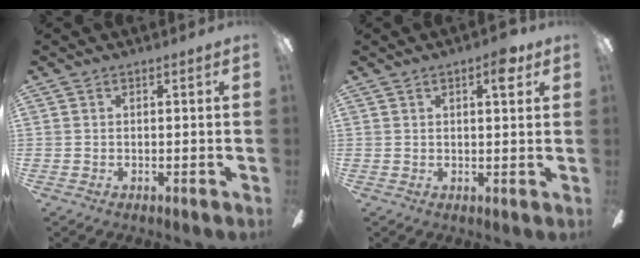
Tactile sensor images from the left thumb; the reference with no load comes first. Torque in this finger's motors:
{"motor_torque": [-0.16, 0.14, -0.08, -0.03, 0.02]}